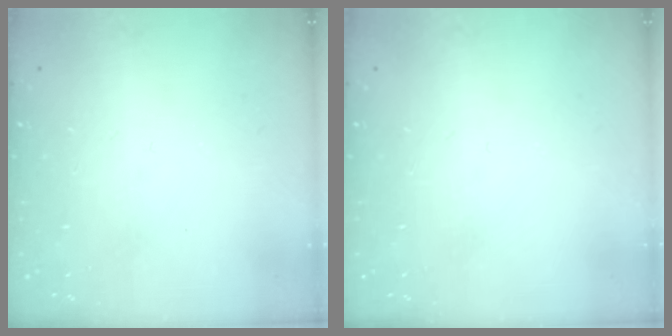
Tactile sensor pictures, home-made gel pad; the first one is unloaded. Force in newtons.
{"total": 0.0}